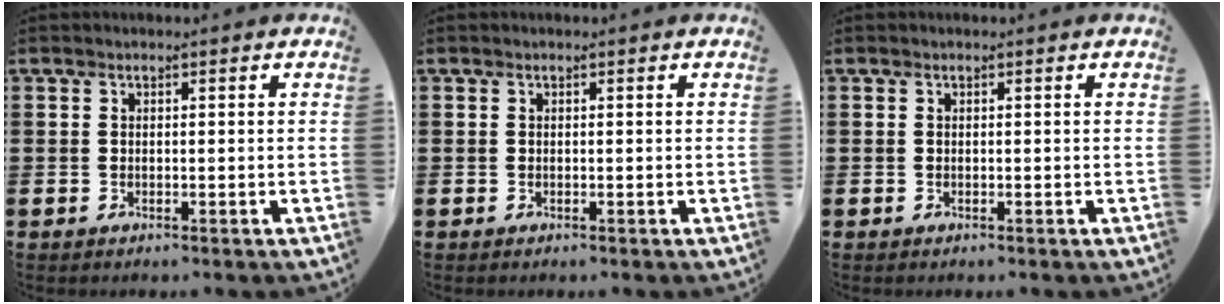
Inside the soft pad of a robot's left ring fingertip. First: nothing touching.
{"total": 0.0}
{"total": 0.0}